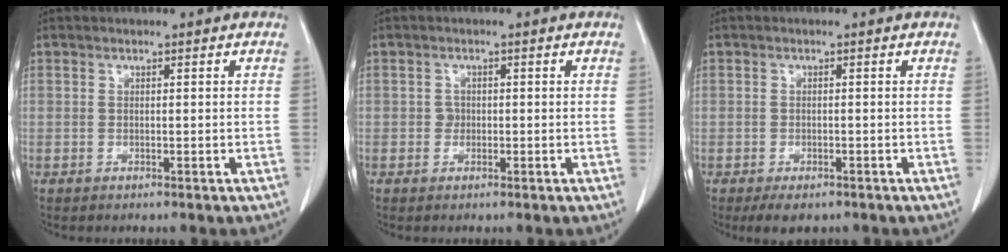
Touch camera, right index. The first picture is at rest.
{"total": 1.2, "force": [-0.1, 1.2, 0.4], "torque": [-0.004, 0.004, -0.002]}
{"total": 3.3, "force": [-2.3, 1.7, 1.5], "torque": [-0.020, -0.003, -0.028]}